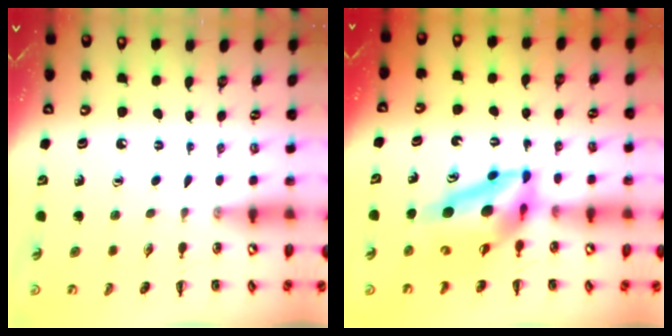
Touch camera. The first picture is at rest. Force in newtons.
{"total": 11.6, "press": 10.9, "slide": 3.9}